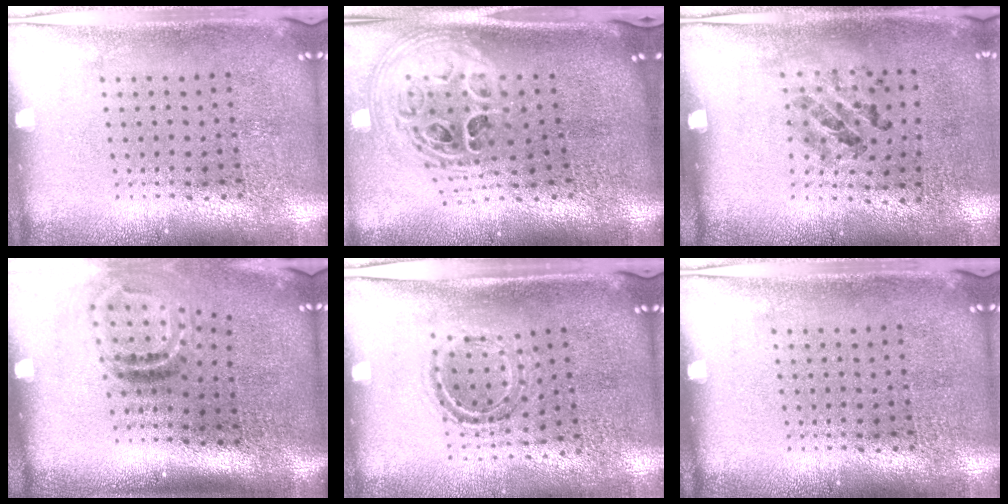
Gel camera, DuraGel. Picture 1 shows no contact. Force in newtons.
{"total": 2.9, "press": 2.0, "slide": 2.1}
{"total": 1.2, "press": 0.7, "slide": 1.0}
{"total": 2.0, "press": 1.2, "slide": 1.6}
{"total": 1.0, "press": 0.9, "slide": 0.3}
{"total": 0.0}